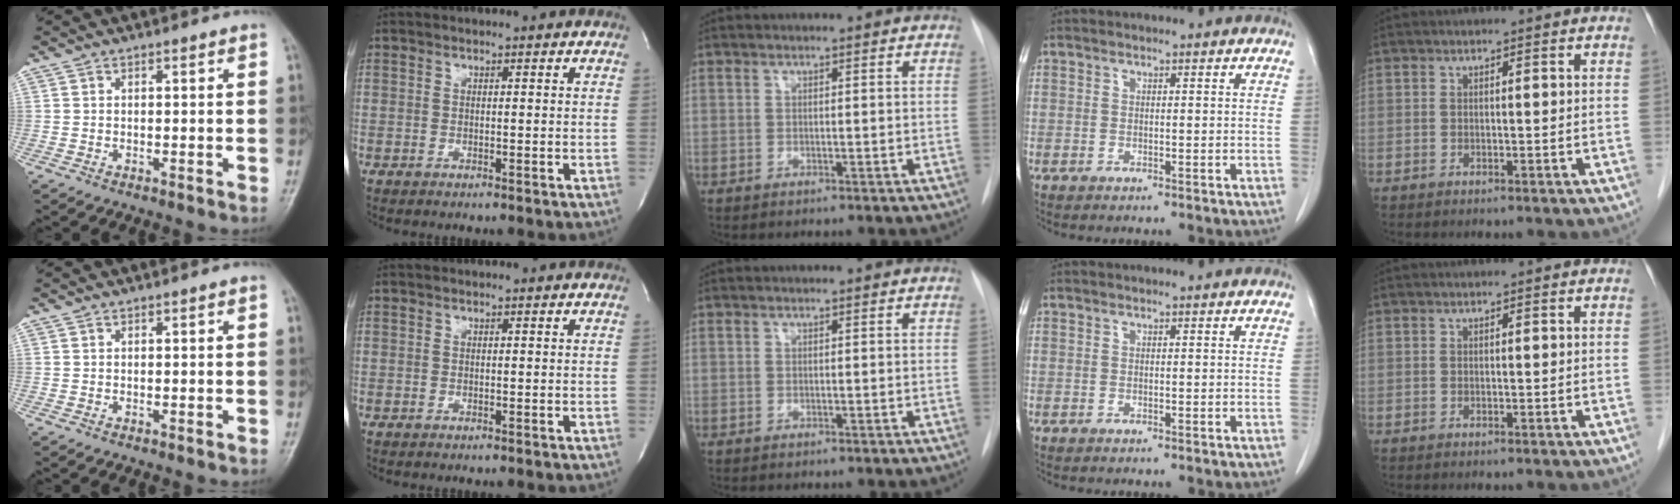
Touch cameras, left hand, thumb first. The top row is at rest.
{}